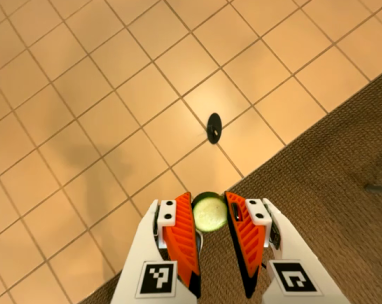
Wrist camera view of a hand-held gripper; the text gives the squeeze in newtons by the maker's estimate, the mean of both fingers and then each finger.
{"total": 8.0, "left": 8.2, "right": 7.7}